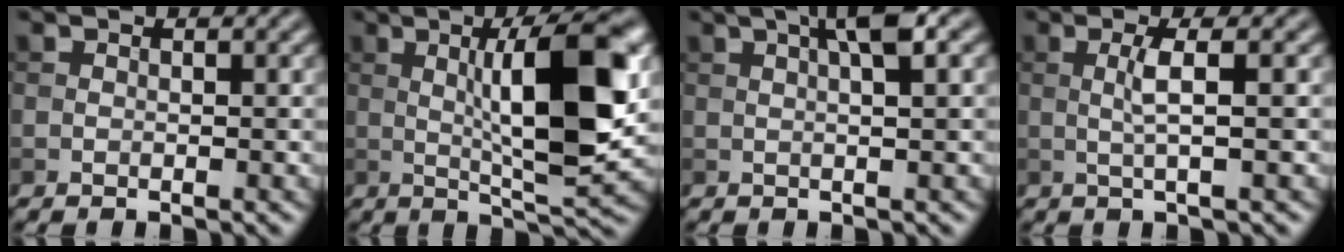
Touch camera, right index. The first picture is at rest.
{"total": 10.3, "force": [1.2, 2.4, 10.0], "torque": [-0.144, 0.004, 0.021]}
{"total": 4.1, "force": [1.6, 0.7, 3.7], "torque": [-0.055, 0.013, 0.021]}
{"total": 2.6, "force": [0.2, 0.3, 2.6], "torque": [-0.051, 0.003, 0.001]}